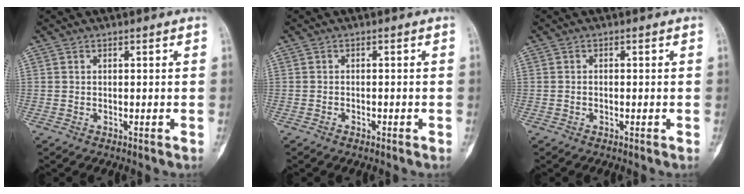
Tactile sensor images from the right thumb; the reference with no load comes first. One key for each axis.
{"total": 0.8, "fx": -0.6, "fy": 0.5, "fz": 0.4, "tx": -0.010, "ty": 0.004, "tz": -0.009}
{"total": 0.5, "fx": -0.2, "fy": 0.4, "fz": 0.3, "tx": -0.006, "ty": 0.002, "tz": -0.006}